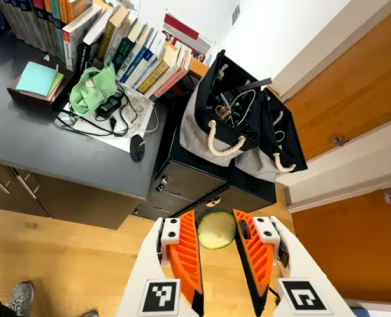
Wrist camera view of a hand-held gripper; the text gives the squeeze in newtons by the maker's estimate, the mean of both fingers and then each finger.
{"total": 8.8, "left": 9.1, "right": 8.6}